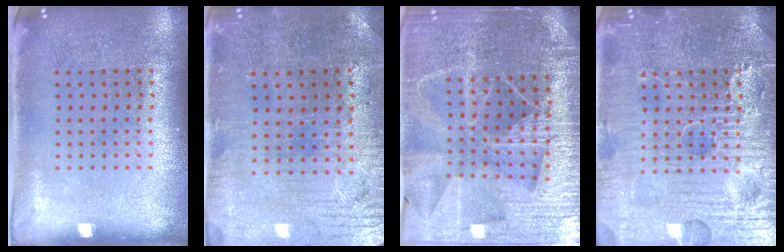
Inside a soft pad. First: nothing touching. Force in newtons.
{"total": 0.9, "press": 0.7, "slide": 0.6}
{"total": 5.1, "press": 4.7, "slide": 2.2}
{"total": 7.6, "press": 7.6, "slide": 0.8}